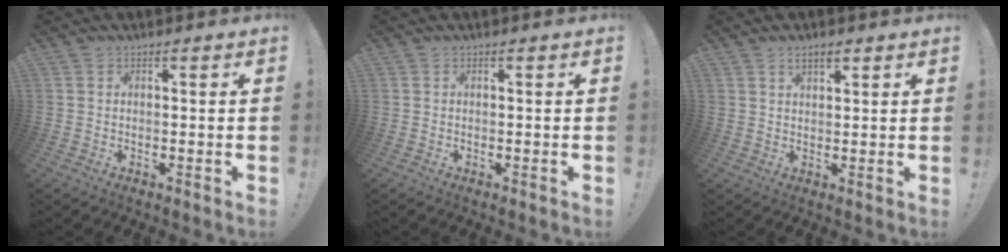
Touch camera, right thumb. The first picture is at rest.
{"total": 0.0}
{"total": 3.3, "force": [2.0, 1.5, 2.1], "torque": [-0.034, -0.005, 0.034]}